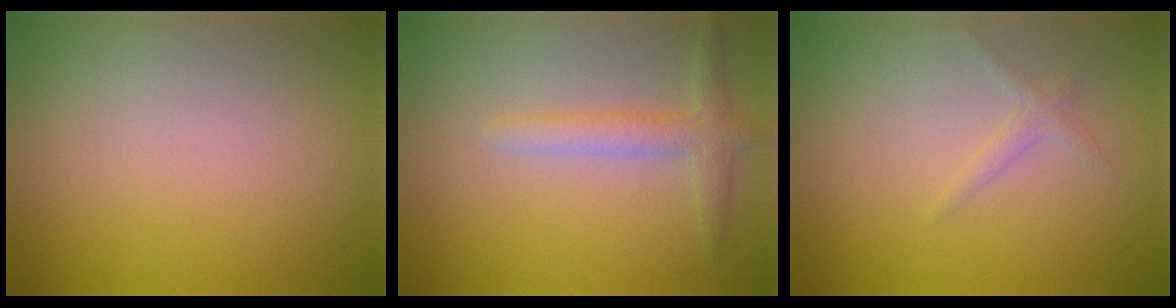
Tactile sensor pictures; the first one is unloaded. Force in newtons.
{"total": 2.4, "press": 2.4, "slide": 0.1}
{"total": 1.0, "press": 1.0, "slide": 0.0}